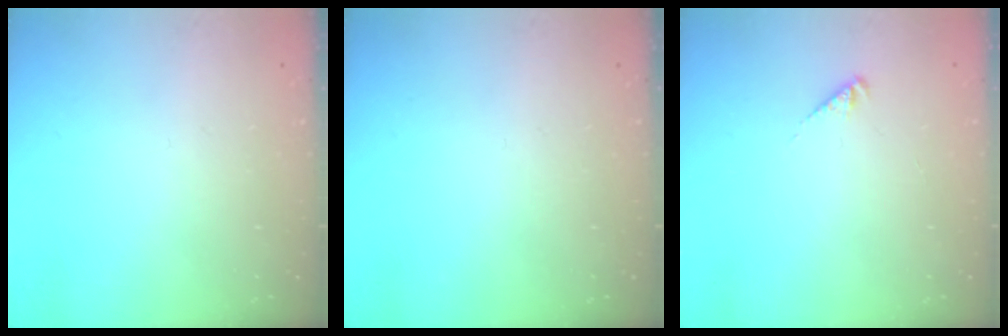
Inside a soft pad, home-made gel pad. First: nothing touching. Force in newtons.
{"total": 0.0}
{"total": 2.3, "press": 2.2, "slide": 0.5}